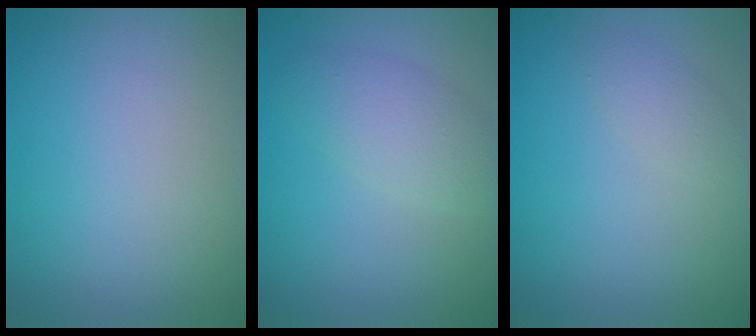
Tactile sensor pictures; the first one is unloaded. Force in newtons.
{"total": 2.7, "press": 2.7, "slide": 0.1}
{"total": 1.2, "press": 1.2, "slide": 0.0}